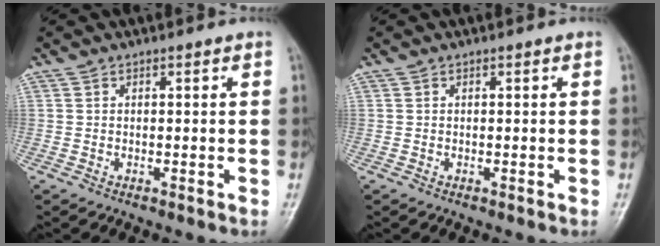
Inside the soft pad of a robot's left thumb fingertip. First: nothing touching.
{"total": 0.0}